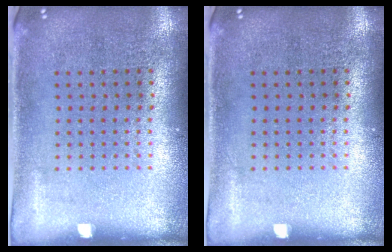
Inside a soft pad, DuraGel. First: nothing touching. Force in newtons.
{"total": 0.0}